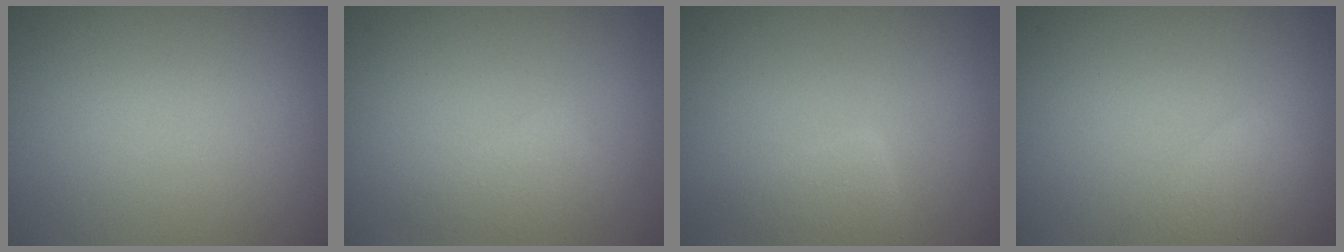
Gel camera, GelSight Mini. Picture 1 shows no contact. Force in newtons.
{"total": 1.7, "press": 1.7, "slide": 0.1}
{"total": 2.0, "press": 2.0, "slide": 0.1}
{"total": 2.9, "press": 2.9, "slide": 0.1}